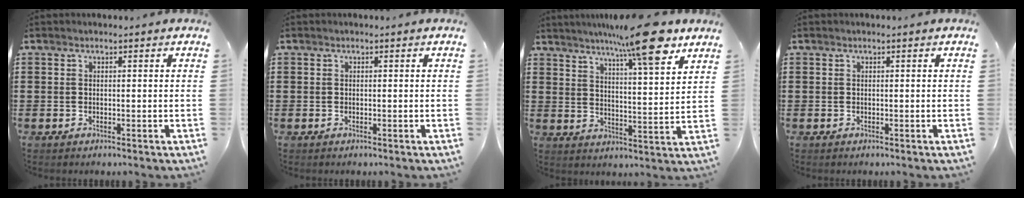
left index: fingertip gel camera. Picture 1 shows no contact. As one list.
[{"total": 0.0}, {"total": 11.9, "force": [9.2, 1.2, 7.5], "torque": [-0.128, -0.041, 0.151]}, {"total": 0.0}]